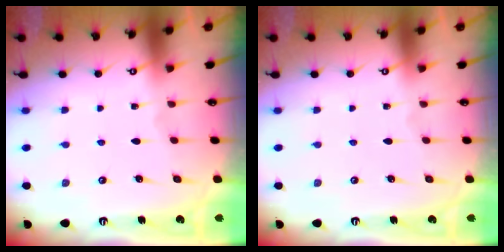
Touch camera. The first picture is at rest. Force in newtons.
{"total": 0.0}